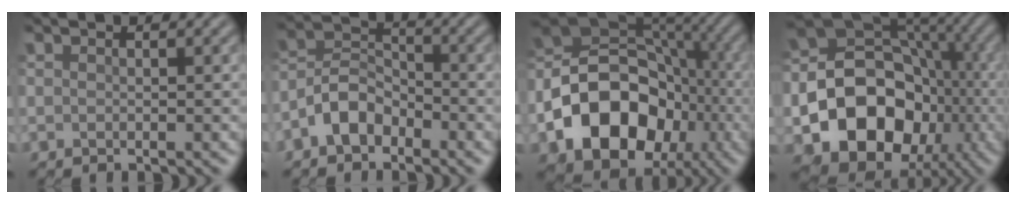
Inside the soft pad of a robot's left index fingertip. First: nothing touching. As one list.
[{"total": 3.8, "force": [-2.6, 2.1, 1.8], "torque": [-0.035, 0.010, -0.056]}, {"total": 13.8, "force": [-5.3, 10.2, 7.7], "torque": [-0.135, -0.005, -0.097]}, {"total": 15.3, "force": [-5.1, 12.1, 7.8], "torque": [-0.119, -0.024, -0.107]}]